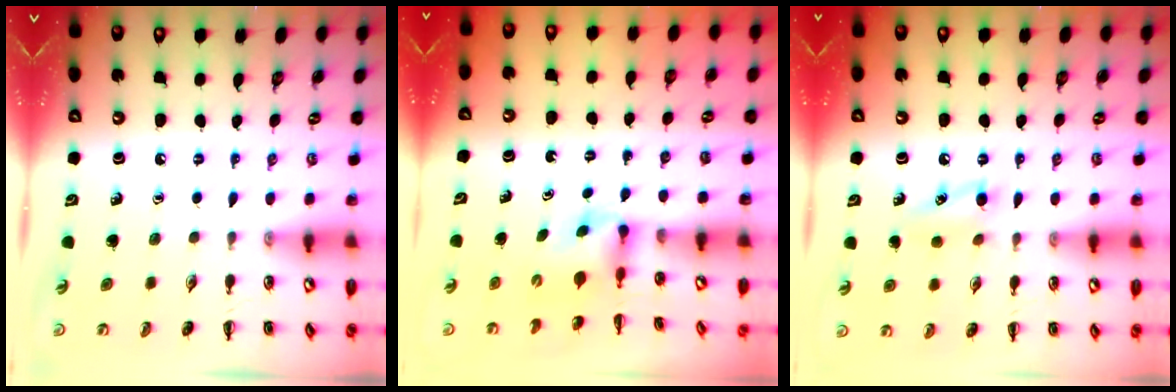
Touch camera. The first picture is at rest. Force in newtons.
{"total": 2.9, "press": 2.6, "slide": 1.2}
{"total": 4.9, "press": 4.7, "slide": 1.4}